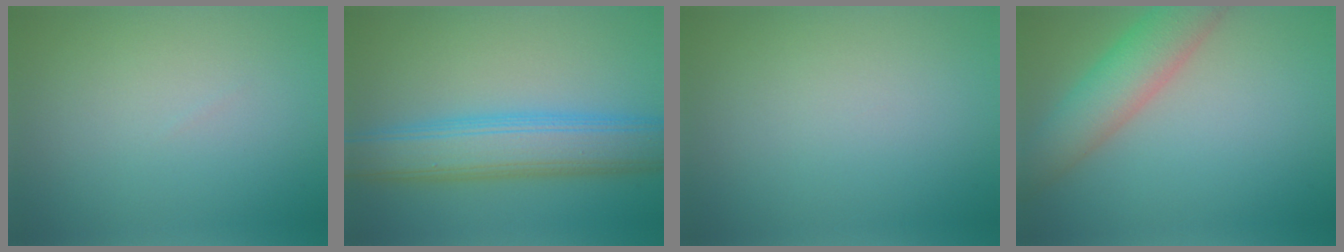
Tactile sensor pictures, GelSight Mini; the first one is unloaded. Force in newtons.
{"total": 7.7, "press": 7.7, "slide": 0.1}
{"total": 0.0}
{"total": 5.8, "press": 5.8, "slide": 0.5}